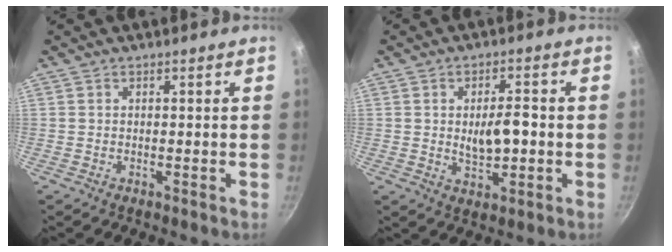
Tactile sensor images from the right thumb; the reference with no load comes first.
{"total": 6.8, "force": [-0.3, 3.2, 6.0], "torque": [-0.082, 0.001, 0.001]}